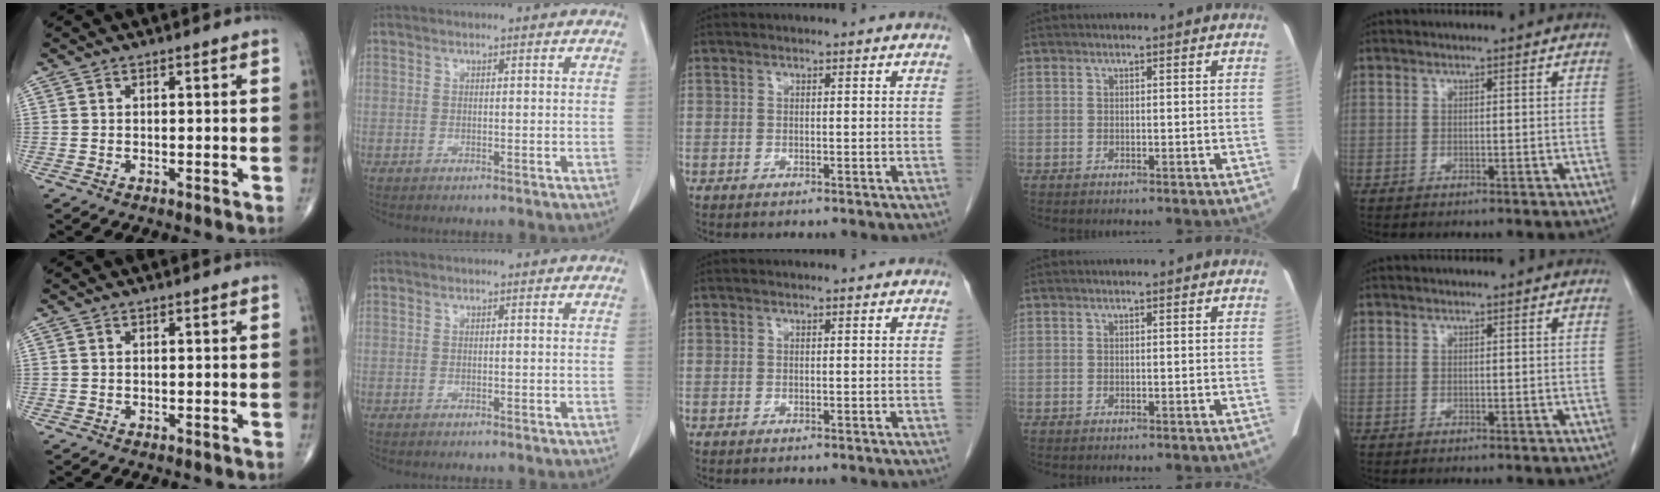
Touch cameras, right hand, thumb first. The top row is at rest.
{}